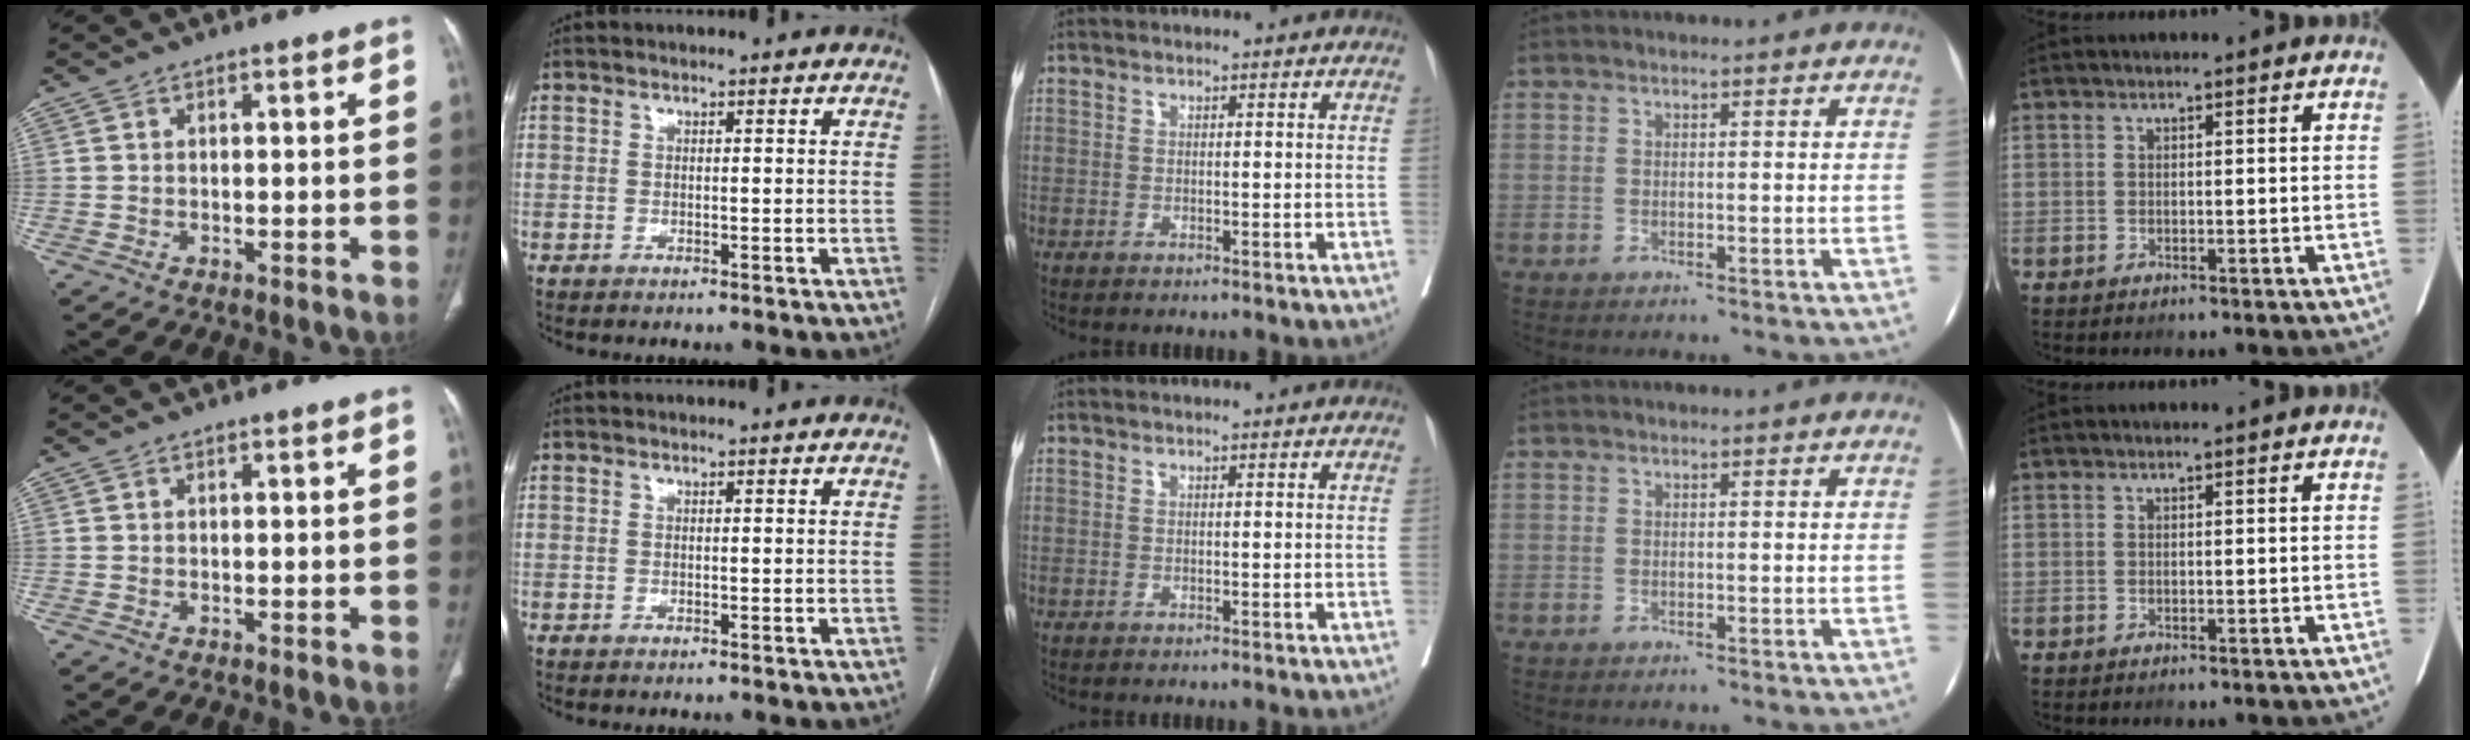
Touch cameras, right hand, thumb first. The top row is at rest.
{}